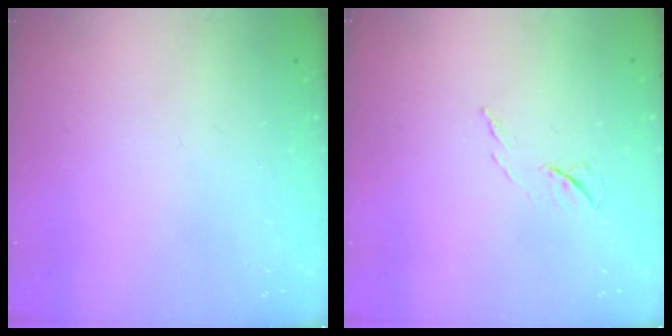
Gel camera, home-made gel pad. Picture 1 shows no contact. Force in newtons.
{"total": 5.7, "press": 5.6, "slide": 1.2}